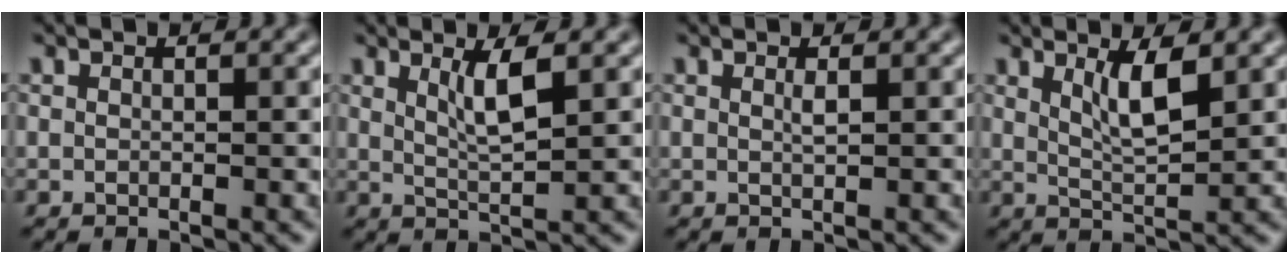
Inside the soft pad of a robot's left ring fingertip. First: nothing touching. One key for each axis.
{"total": 2.9, "fx": 1.2, "fy": 0.6, "fz": 2.6, "tx": -0.045, "ty": -0.005, "tz": 0.025}
{"total": 0.7, "fx": 0.3, "fy": 0.0, "fz": 0.6, "tx": -0.011, "ty": 0.001, "tz": 0.005}
{"total": 3.3, "fx": 1.5, "fy": 0.8, "fz": 2.8, "tx": -0.050, "ty": -0.007, "tz": 0.030}